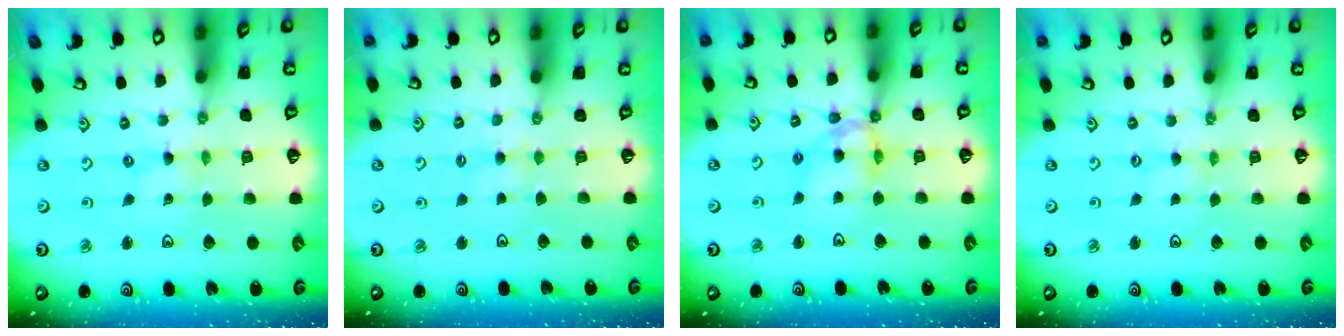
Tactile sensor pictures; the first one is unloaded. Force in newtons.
{"total": 2.8, "press": 2.7, "slide": 0.5}
{"total": 11.5, "press": 11.4, "slide": 1.1}
{"total": 0.0}